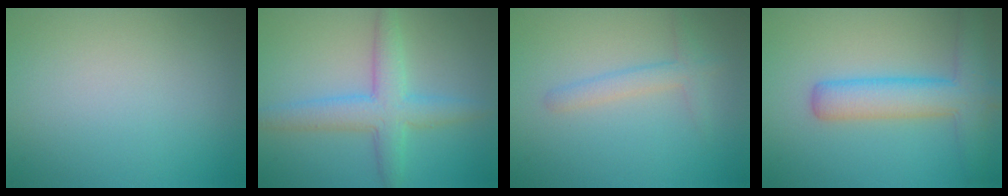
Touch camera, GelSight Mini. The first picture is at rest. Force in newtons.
{"total": 4.5, "press": 4.5, "slide": 0.2}
{"total": 2.0, "press": 2.0, "slide": 0.1}
{"total": 5.8, "press": 5.8, "slide": 0.2}